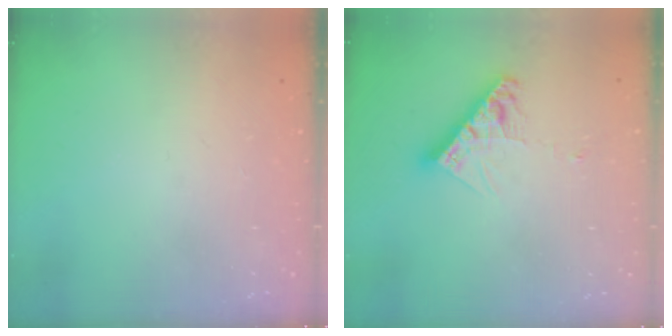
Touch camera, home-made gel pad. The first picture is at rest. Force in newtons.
{"total": 9.5, "press": 9.4, "slide": 0.8}